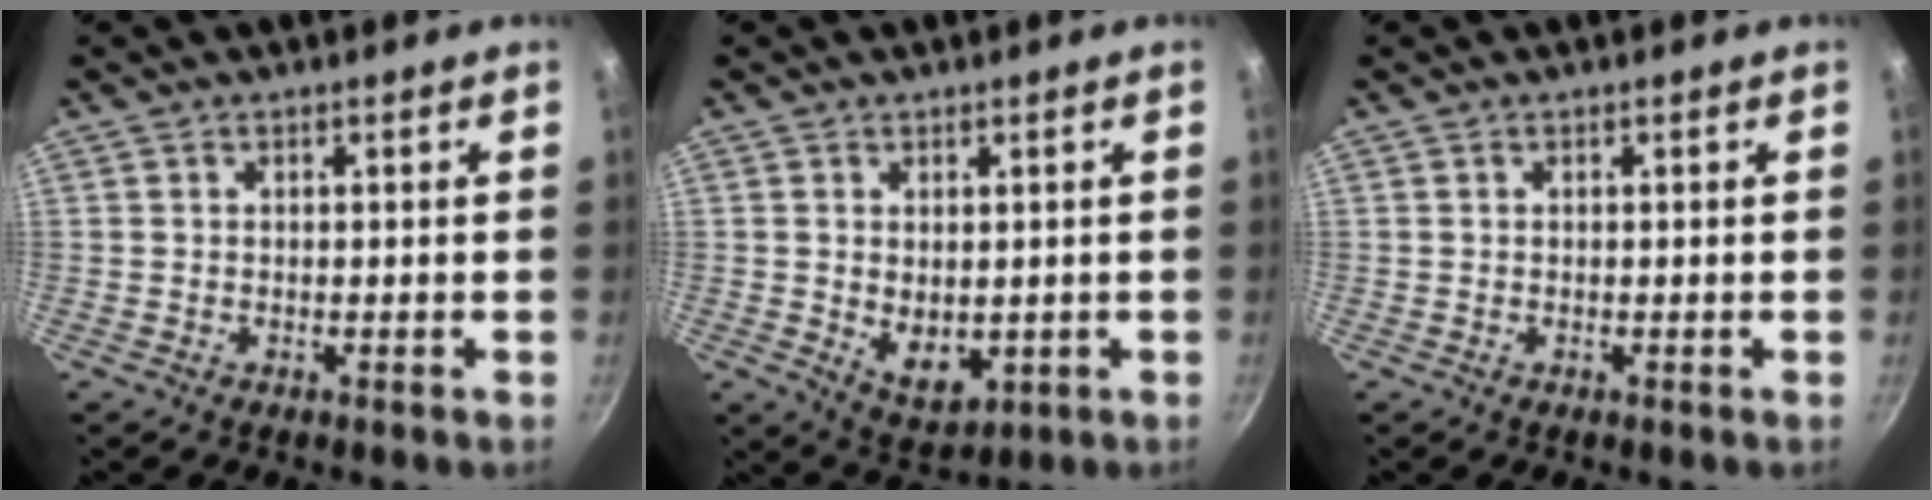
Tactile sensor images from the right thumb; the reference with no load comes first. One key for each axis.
{"total": 6.7, "fx": -0.1, "fy": 4.4, "fz": 5.0, "tx": -0.068, "ty": -0.017, "tz": 0.013}
{"total": 0.0}